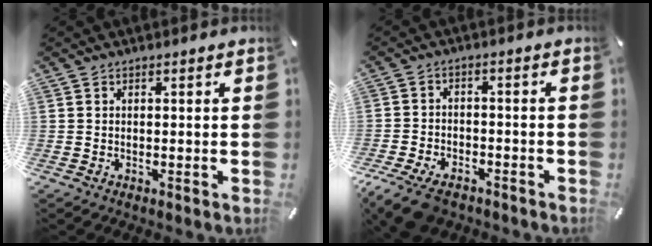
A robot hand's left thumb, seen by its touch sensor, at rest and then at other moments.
{"total": 7.9, "force": [-5.7, 4.1, 3.7], "torque": [-0.081, 0.024, -0.106]}